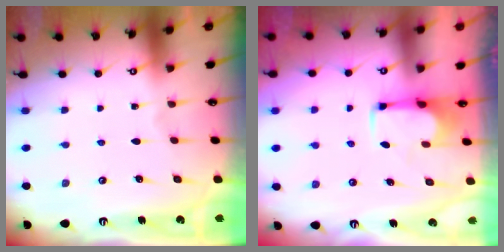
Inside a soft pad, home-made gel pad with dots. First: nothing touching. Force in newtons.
{"total": 2.4, "press": 2.2, "slide": 1.1}